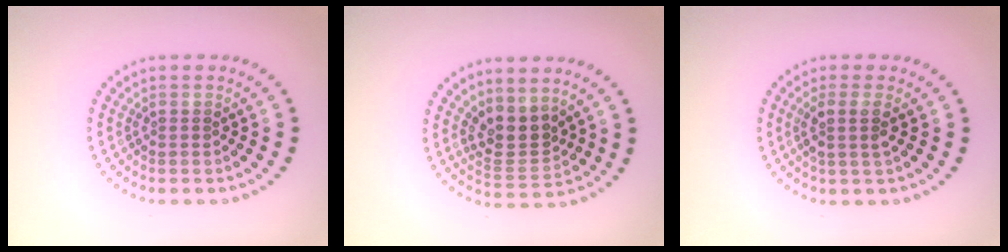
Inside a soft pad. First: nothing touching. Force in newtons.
{"total": 3.2, "press": 2.8, "slide": 1.6}
{"total": 2.1, "press": 1.7, "slide": 1.3}